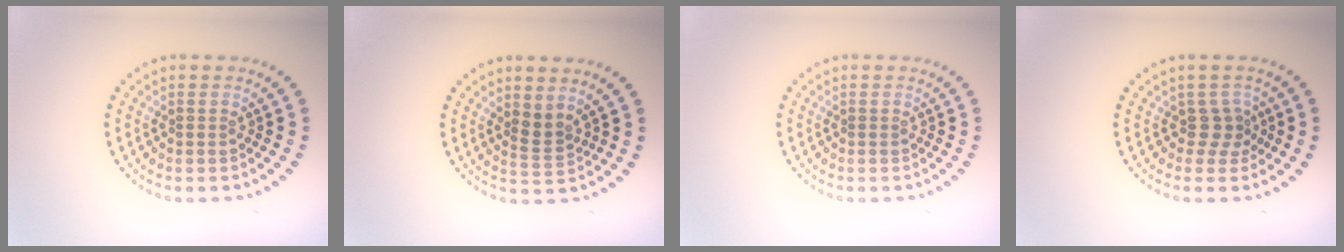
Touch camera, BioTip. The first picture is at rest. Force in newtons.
{"total": 1.9, "press": 1.4, "slide": 1.3}
{"total": 0.0}
{"total": 1.9, "press": 1.2, "slide": 1.4}